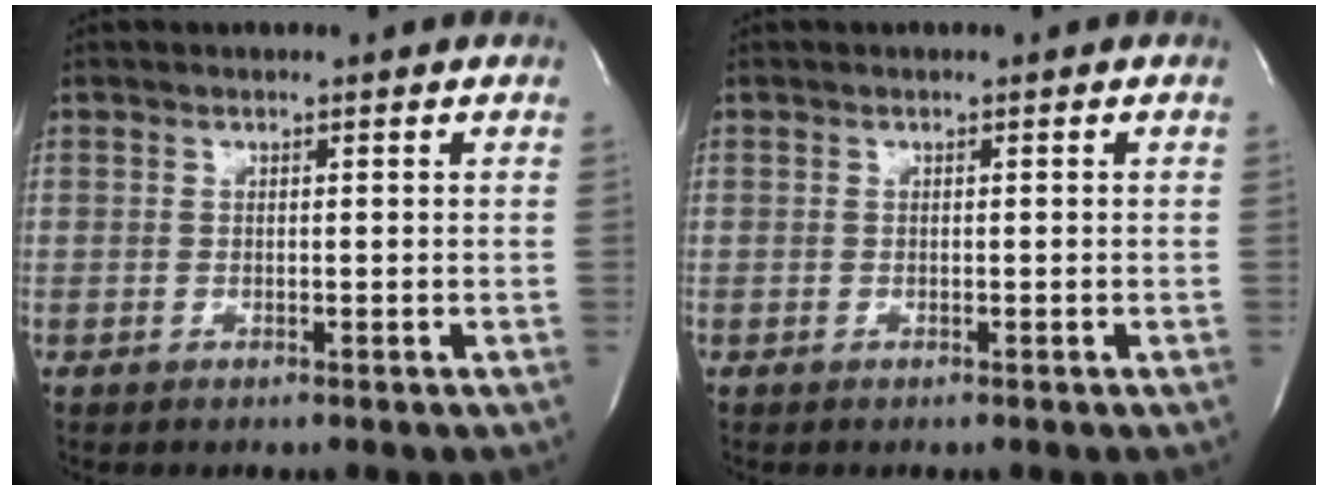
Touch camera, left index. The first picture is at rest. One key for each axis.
{"total": 0.0}